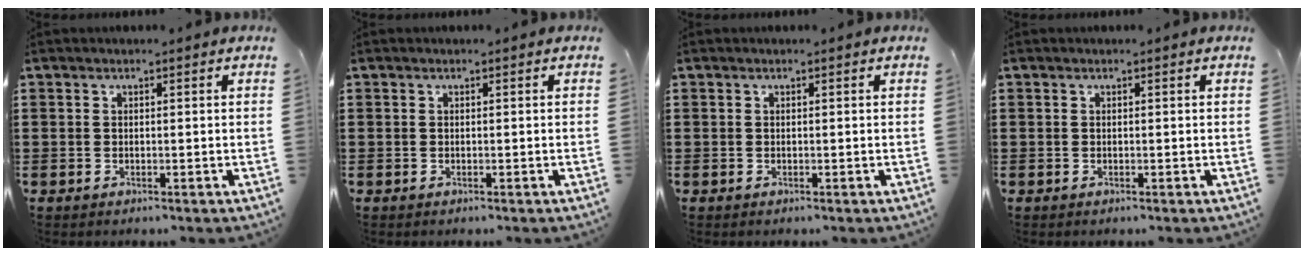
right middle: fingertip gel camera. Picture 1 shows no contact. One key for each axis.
{"total": 0.0}
{"total": 0.0}
{"total": 0.0}